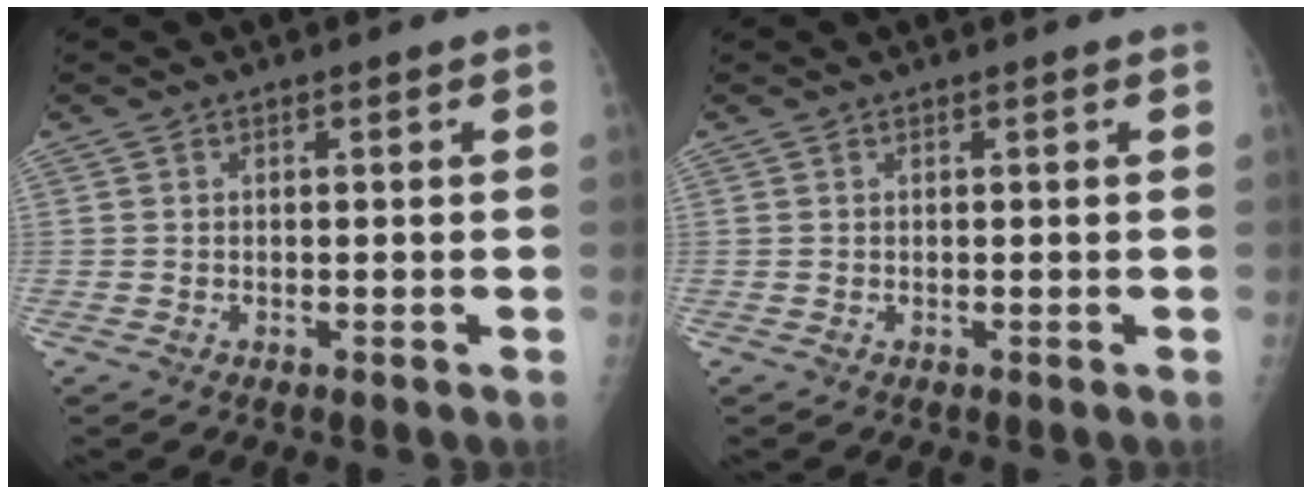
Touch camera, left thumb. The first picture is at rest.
{"total": 0.0}